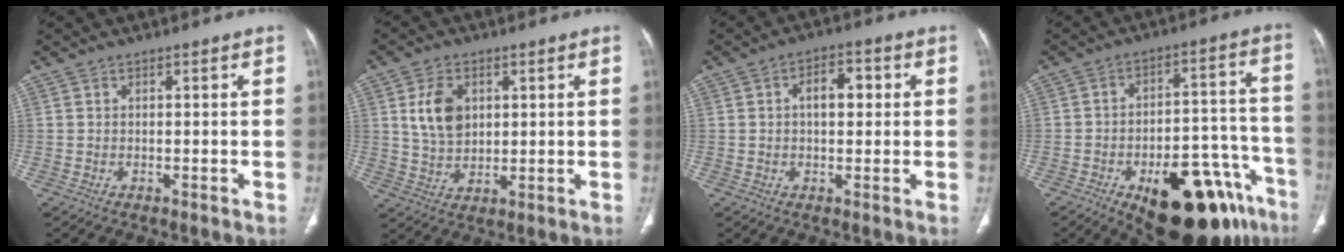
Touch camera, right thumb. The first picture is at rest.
{"total": 8.2, "force": [2.3, 5.6, 5.5], "torque": [-0.083, -0.013, 0.050]}
{"total": 5.8, "force": [0.9, 3.3, 4.6], "torque": [-0.054, 0.013, 0.009]}
{"total": 24.2, "force": [-13.5, 10.5, 17.1], "torque": [-0.152, 0.082, -0.183]}